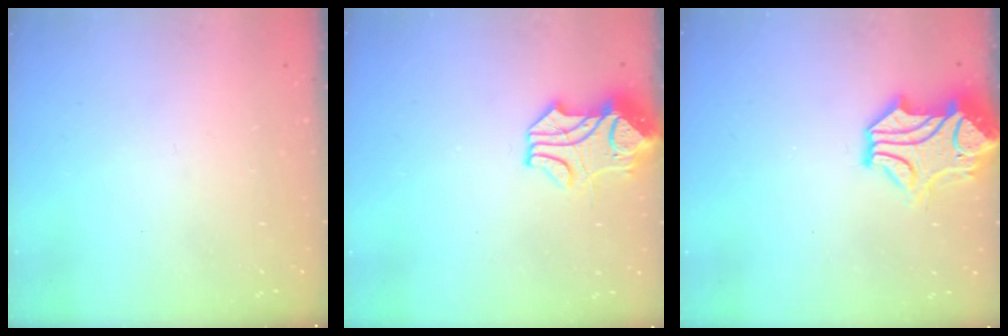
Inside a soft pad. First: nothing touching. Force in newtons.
{"total": 2.2, "press": 1.9, "slide": 1.1}
{"total": 3.6, "press": 3.3, "slide": 1.4}